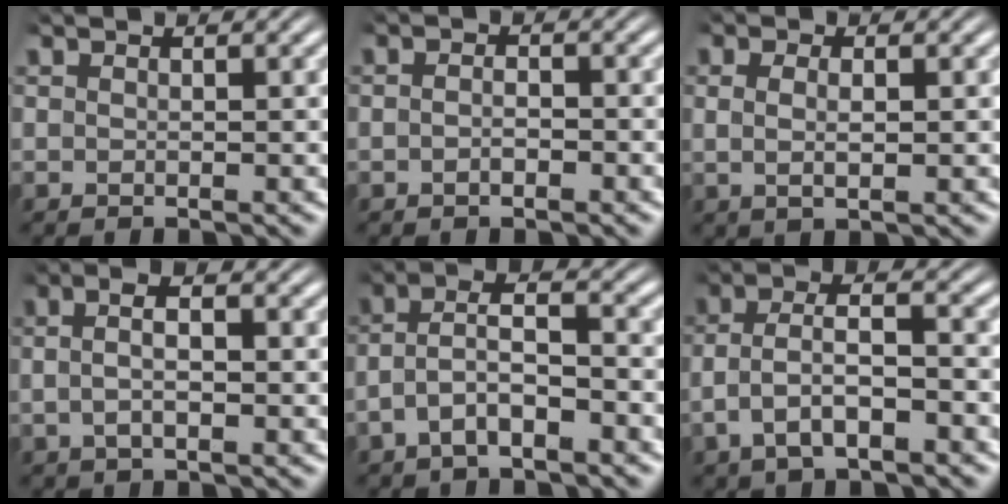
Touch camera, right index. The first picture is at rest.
{"total": 1.3, "force": [-0.8, 0.5, 0.8], "torque": [-0.011, 0.000, -0.017]}
{"total": 2.1, "force": [0.3, 0.7, 2.0], "torque": [-0.035, -0.005, 0.009]}
{"total": 3.9, "force": [0.3, 1.9, 3.4], "torque": [-0.059, 0.007, -0.002]}
{"total": 4.3, "force": [-0.3, 2.6, 3.4], "torque": [-0.074, -0.008, -0.004]}
{"total": 4.8, "force": [-0.9, 2.9, 3.7], "torque": [-0.078, -0.011, -0.009]}